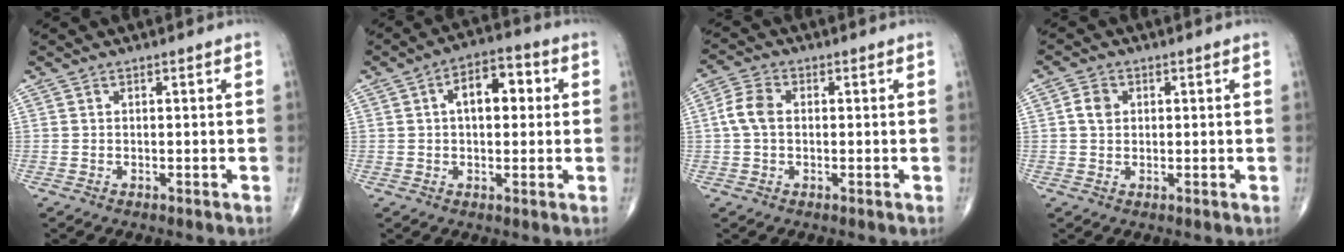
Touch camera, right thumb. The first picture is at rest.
{"total": 8.6, "force": [1.7, 4.8, 6.9], "torque": [-0.082, 0.018, 0.018]}
{"total": 4.9, "force": [0.2, 3.3, 3.7], "torque": [-0.080, 0.014, -0.003]}
{"total": 3.0, "force": [0.6, 2.4, 1.7], "torque": [-0.026, 0.002, 0.007]}